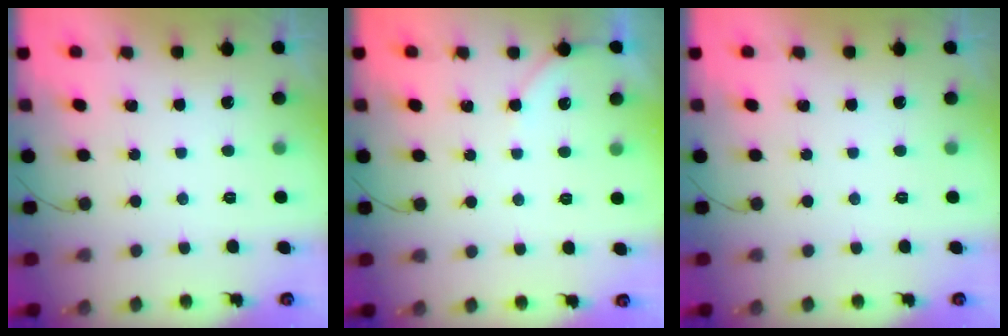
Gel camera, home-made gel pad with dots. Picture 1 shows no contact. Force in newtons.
{"total": 2.8, "press": 2.8, "slide": 0.4}
{"total": 0.0}